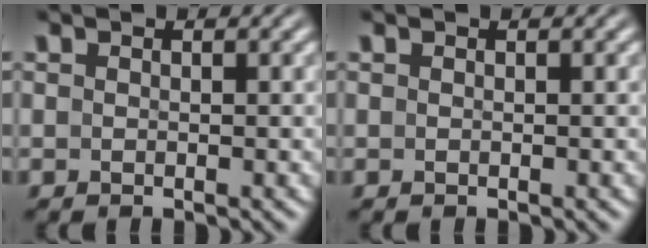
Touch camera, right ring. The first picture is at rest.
{"total": 0.0}